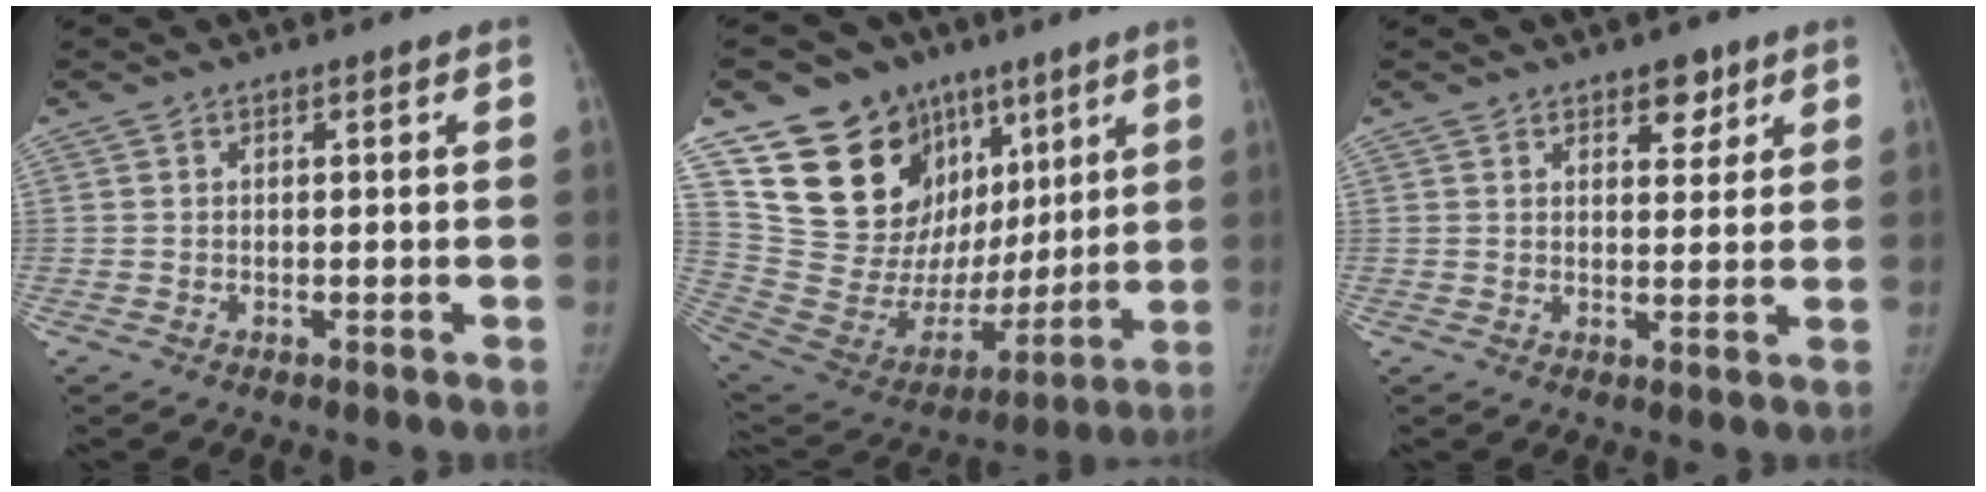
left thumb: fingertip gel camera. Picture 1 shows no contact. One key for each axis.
{"total": 25.4, "fx": 12.1, "fy": 18.2, "fz": 13.0, "tx": -0.155, "ty": 0.000, "tz": 0.229}
{"total": 4.4, "fx": 2.8, "fy": 2.5, "fz": 2.3, "tx": -0.004, "ty": -0.016, "tz": 0.040}